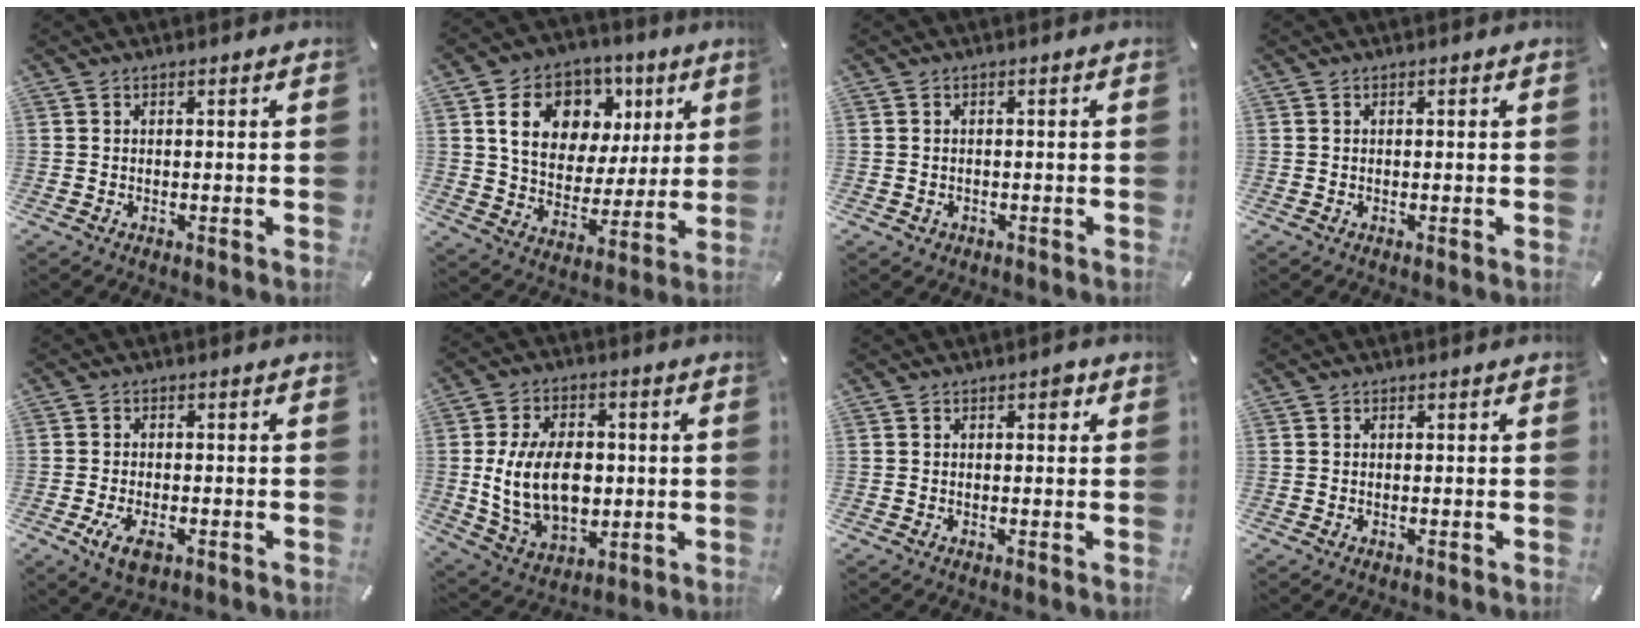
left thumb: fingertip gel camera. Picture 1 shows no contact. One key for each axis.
{"total": 15.1, "fx": 6.3, "fy": 11.7, "fz": 7.2, "tx": -0.121, "ty": -0.016, "tz": 0.120}
{"total": 1.2, "fx": -0.3, "fy": 1.1, "fz": 0.3, "tx": -0.008, "ty": 0.006, "tz": -0.010}
{"total": 0.0}
{"total": 4.8, "fx": -2.0, "fy": 2.7, "fz": 3.5, "tx": -0.074, "ty": 0.005, "tz": -0.038}
{"total": 16.1, "fx": -0.1, "fy": 11.4, "fz": 11.4, "tx": -0.231, "ty": 0.002, "tz": 0.001}
{"total": 1.8, "fx": 0.5, "fy": 1.1, "fz": 1.3, "tx": -0.003, "ty": -0.002, "tz": 0.002}
{"total": 0.0}